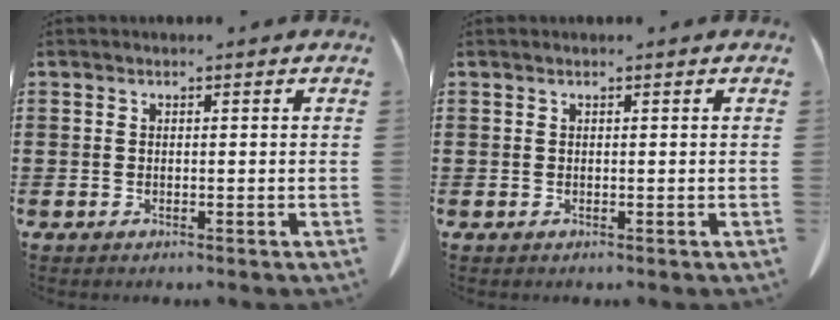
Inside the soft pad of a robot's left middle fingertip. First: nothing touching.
{"total": 0.0}